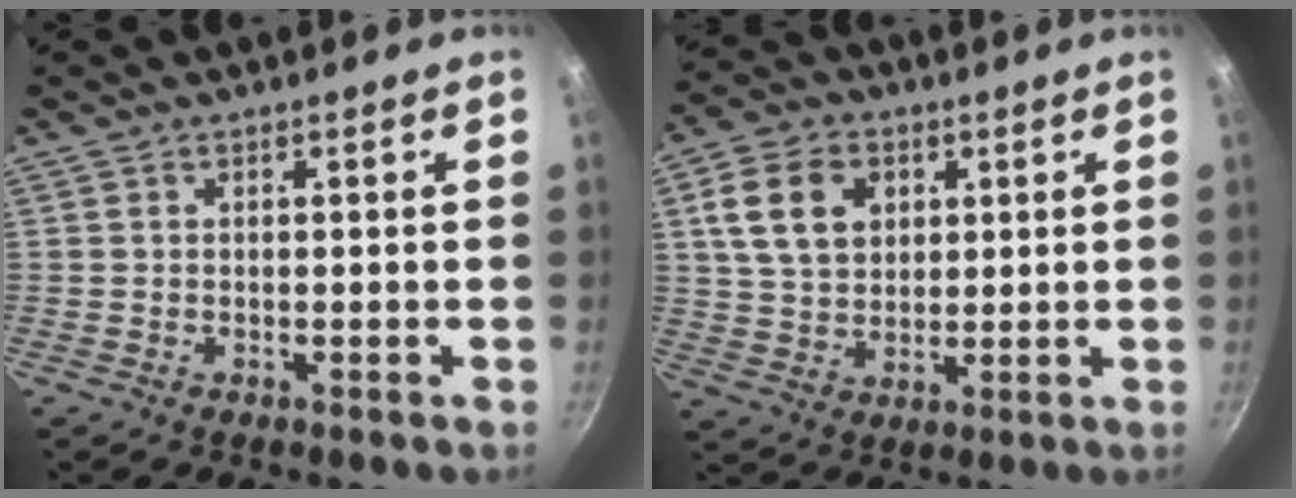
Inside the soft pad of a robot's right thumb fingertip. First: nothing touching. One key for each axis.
{"total": 11.3, "fx": 3.3, "fy": 8.4, "fz": 6.8, "tx": -0.104, "ty": 0.000, "tz": 0.058}